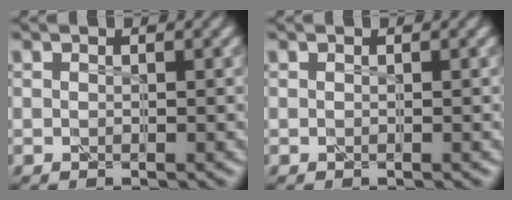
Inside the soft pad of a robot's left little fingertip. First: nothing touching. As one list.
[{"total": 0.0}]